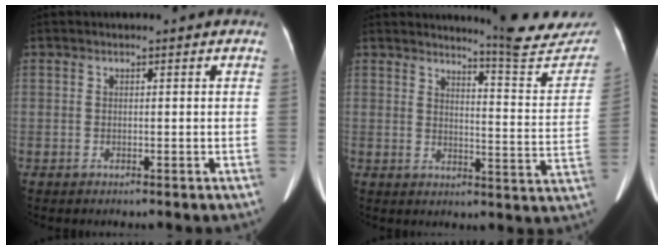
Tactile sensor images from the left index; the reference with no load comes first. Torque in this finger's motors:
{"motor_torque": [0.40, -1.74, 0.01, 0.01]}